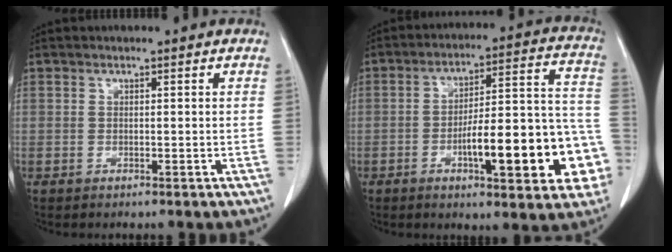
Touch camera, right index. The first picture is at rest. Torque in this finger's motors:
{"motor_torque": [1.25, -0.88, 0.58, 0.21]}